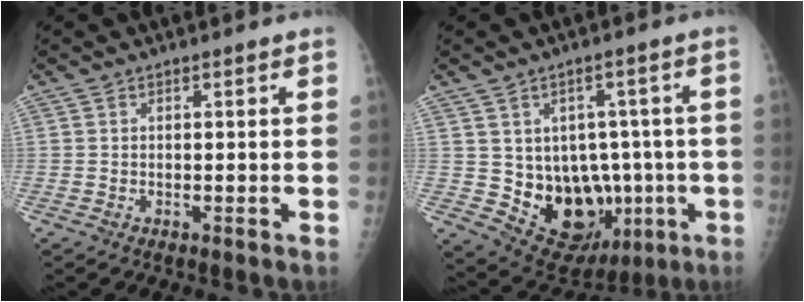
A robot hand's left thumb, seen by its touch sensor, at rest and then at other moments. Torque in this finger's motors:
{"motor_torque": [-0.57, 0.49, 0.28, -0.25, 0.13]}